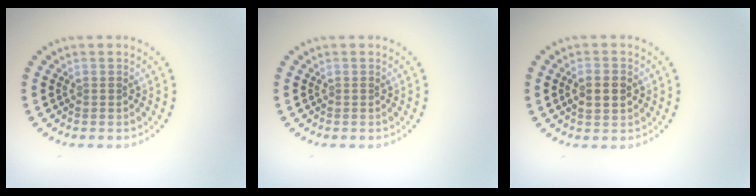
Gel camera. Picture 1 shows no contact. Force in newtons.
{"total": 0.0}
{"total": 2.5, "press": 2.4, "slide": 0.2}